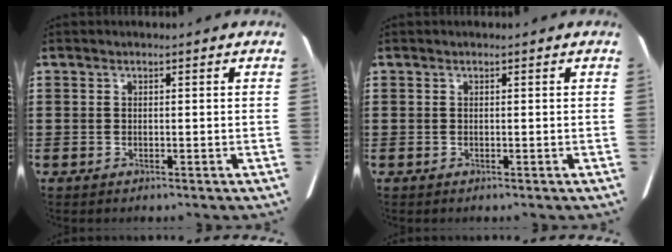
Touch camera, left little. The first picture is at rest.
{"total": 0.0}